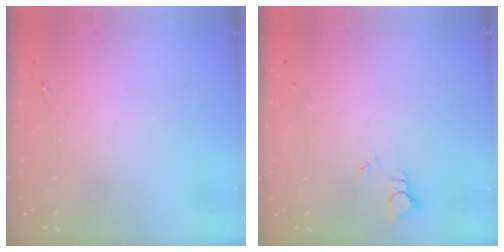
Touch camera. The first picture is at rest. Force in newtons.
{"total": 1.8, "press": 1.8, "slide": 0.0}